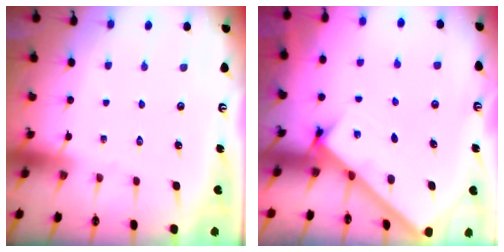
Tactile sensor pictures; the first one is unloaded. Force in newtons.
{"total": 2.2, "press": 2.2, "slide": 0.2}